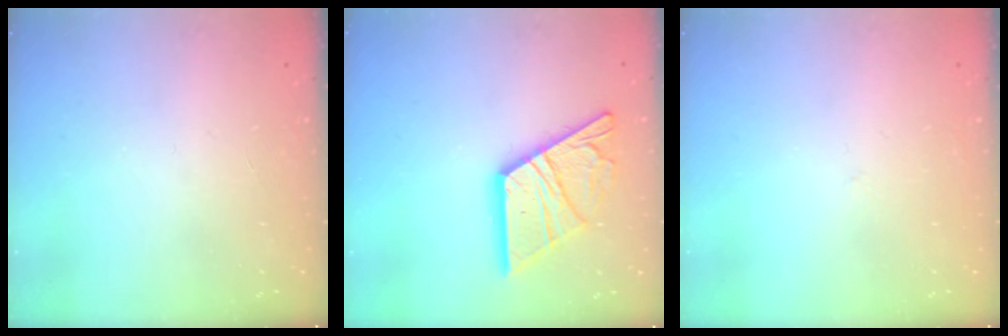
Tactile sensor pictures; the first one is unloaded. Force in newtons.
{"total": 18.9, "press": 18.8, "slide": 1.8}
{"total": 2.5, "press": 2.5, "slide": 0.3}